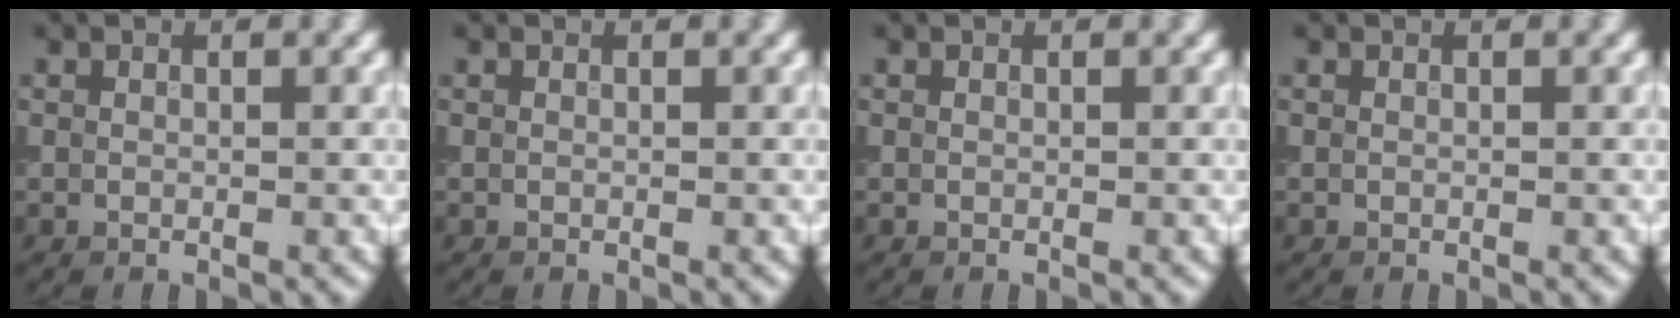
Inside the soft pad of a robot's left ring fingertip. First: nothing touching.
{"total": 0.0}
{"total": 0.0}
{"total": 0.0}